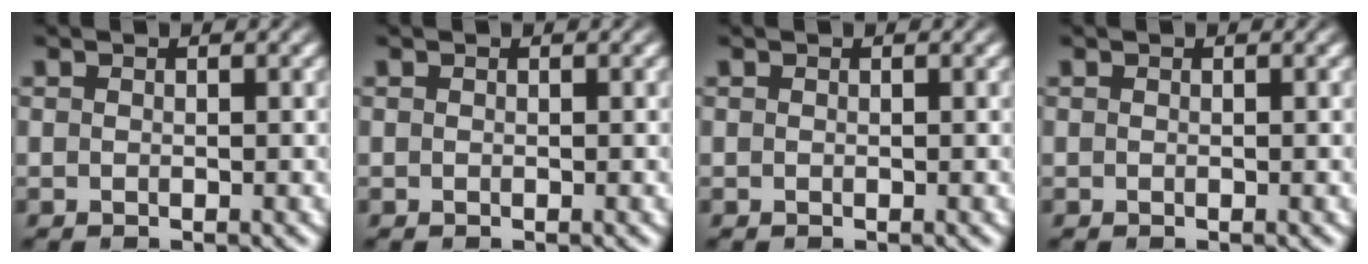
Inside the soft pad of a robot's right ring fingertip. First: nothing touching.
{"total": 0.0}
{"total": 0.0}
{"total": 0.0}